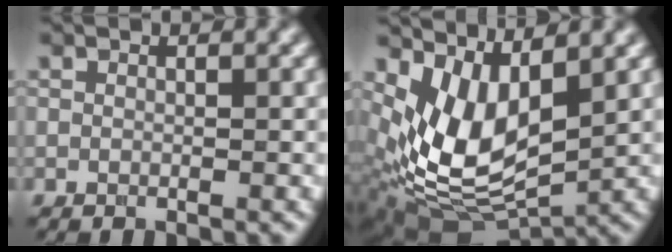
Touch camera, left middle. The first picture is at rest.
{"total": 8.1, "force": [2.1, 4.4, 6.4], "torque": [-0.138, -0.022, 0.045]}